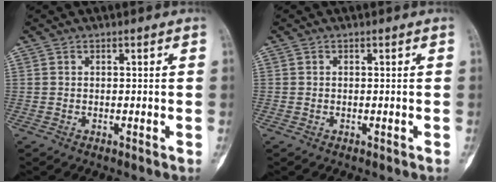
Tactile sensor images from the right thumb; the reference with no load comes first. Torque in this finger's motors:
{"motor_torque": [-0.12, -0.11, -0.18, -0.25, -0.01]}